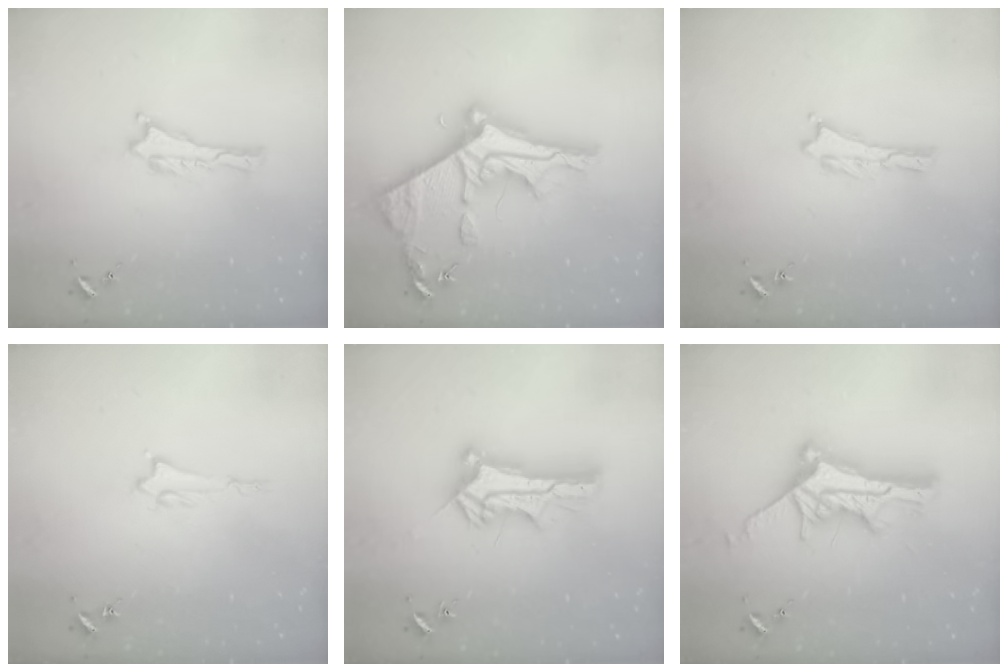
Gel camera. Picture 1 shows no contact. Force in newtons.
{"total": 11.4, "press": 11.3, "slide": 1.0}
{"total": 0.0}
{"total": 1.2, "press": 1.2, "slide": 0.1}
{"total": 10.0, "press": 9.9, "slide": 1.0}
{"total": 12.2, "press": 12.1, "slide": 1.1}